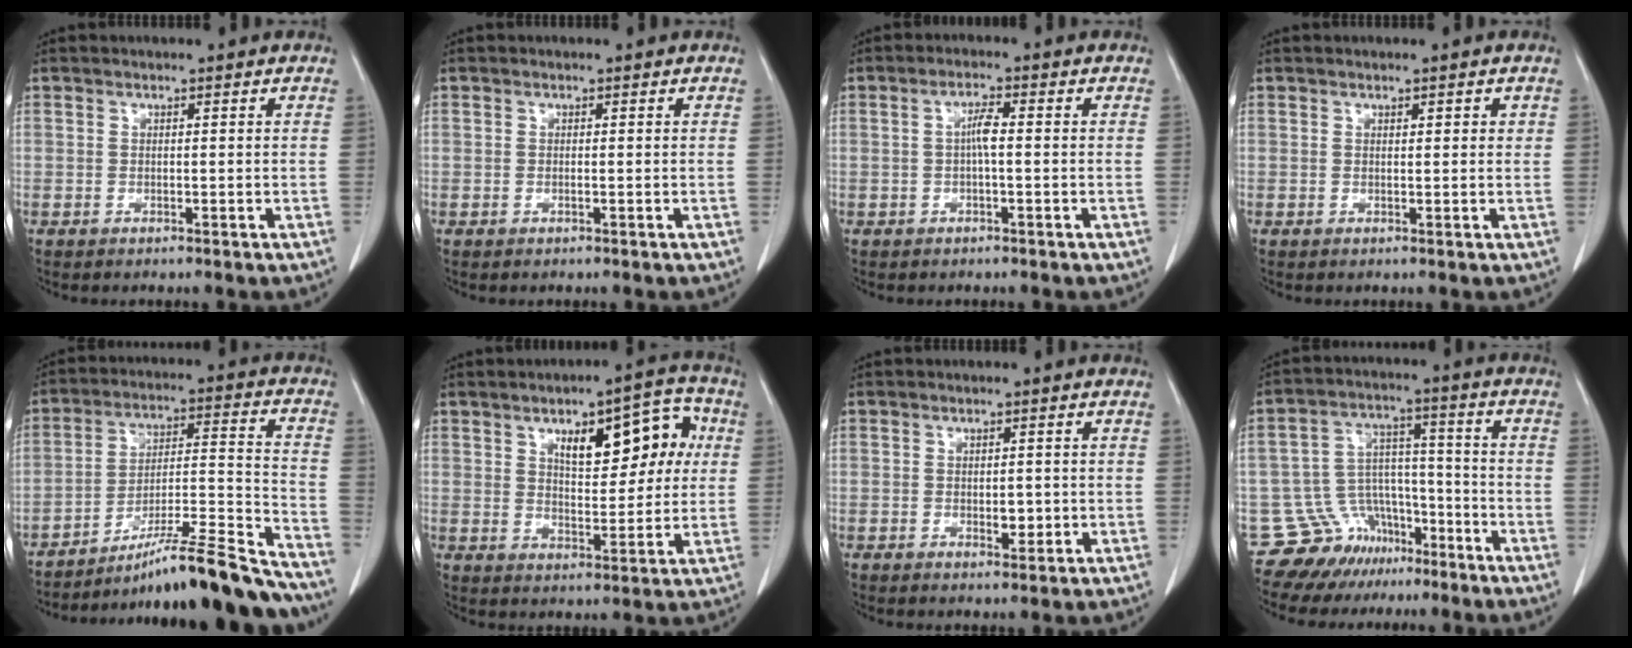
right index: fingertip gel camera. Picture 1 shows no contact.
{"total": 0.0}
{"total": 2.7, "force": [-0.1, 0.3, 2.7], "torque": [-0.051, 0.004, -0.001]}
{"total": 1.2, "force": [0.6, 0.5, 0.9], "torque": [-0.011, 0.002, 0.008]}
{"total": 20.7, "force": [-18.6, 0.0, 9.2], "torque": [-0.120, 0.009, -0.294]}
{"total": 11.9, "force": [3.9, 4.8, 10.2], "torque": [-0.133, 0.028, 0.058]}
{"total": 2.3, "force": [-0.3, 1.2, 2.0], "torque": [-0.029, -0.002, 0.001]}
{"total": 10.6, "force": [-8.0, 6.7, 1.5], "torque": [-0.023, 0.056, -0.127]}